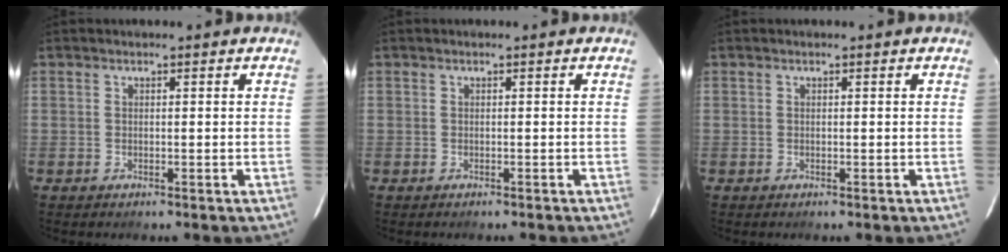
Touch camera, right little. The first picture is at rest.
{"total": 0.5, "force": [-0.5, 0.1, 0.2], "torque": [-0.005, 0.001, -0.005]}
{"total": 0.0}